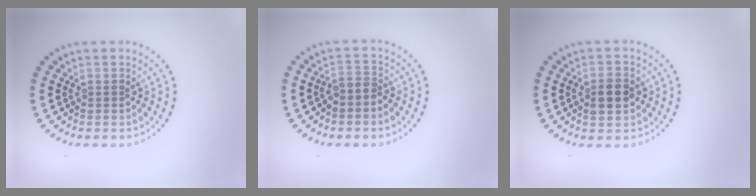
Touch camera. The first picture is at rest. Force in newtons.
{"total": 1.7, "press": 1.4, "slide": 1.0}
{"total": 2.9, "press": 2.9, "slide": 0.2}